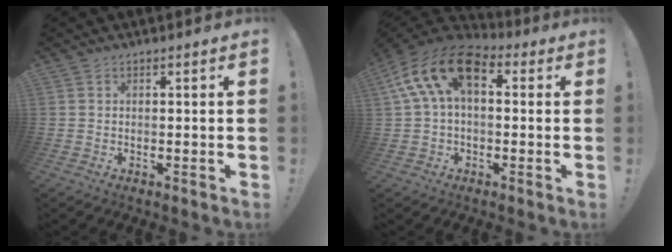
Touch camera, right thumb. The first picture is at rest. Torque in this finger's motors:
{"motor_torque": [1.08, 1.09, 1.60, 0.07, 0.55]}